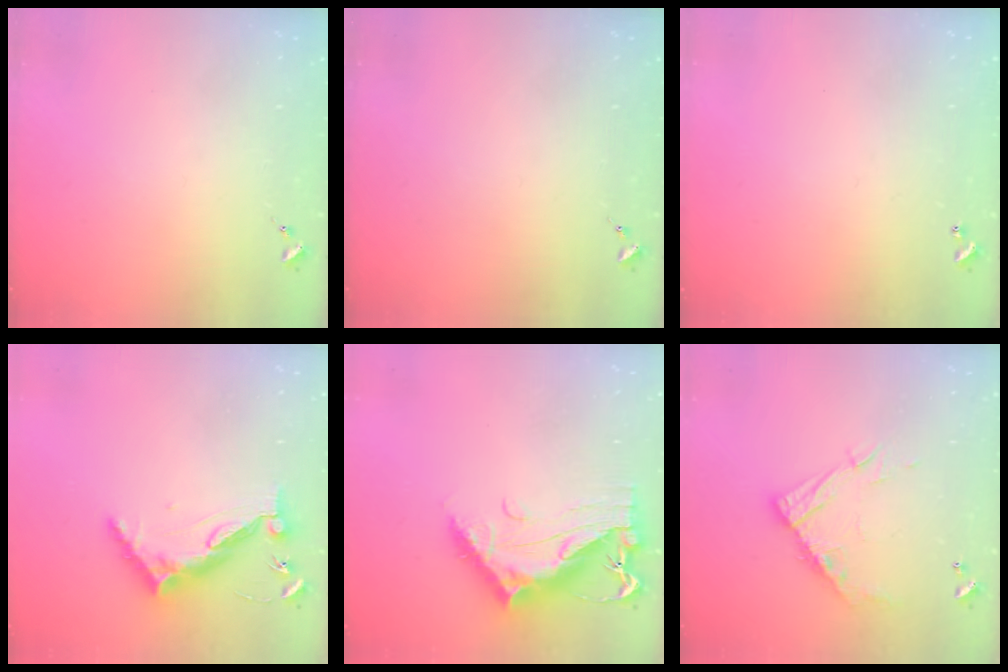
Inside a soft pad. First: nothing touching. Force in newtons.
{"total": 0.0}
{"total": 1.0, "press": 1.0, "slide": 0.2}
{"total": 12.1, "press": 12.0, "slide": 1.2}
{"total": 13.7, "press": 13.6, "slide": 1.3}
{"total": 13.1, "press": 13.1, "slide": 1.1}